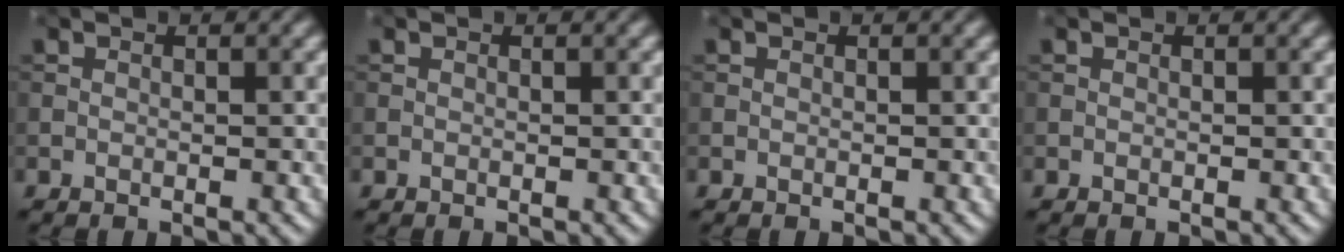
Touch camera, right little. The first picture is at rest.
{"total": 0.0}
{"total": 0.0}
{"total": 0.0}